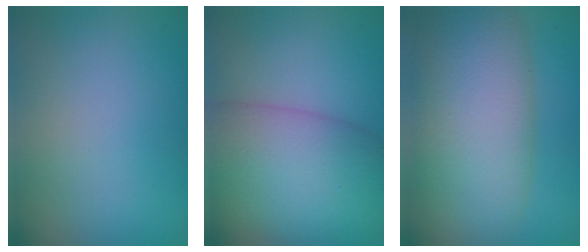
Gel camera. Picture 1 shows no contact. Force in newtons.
{"total": 10.7, "press": 10.7, "slide": 0.6}
{"total": 11.9, "press": 11.8, "slide": 0.6}